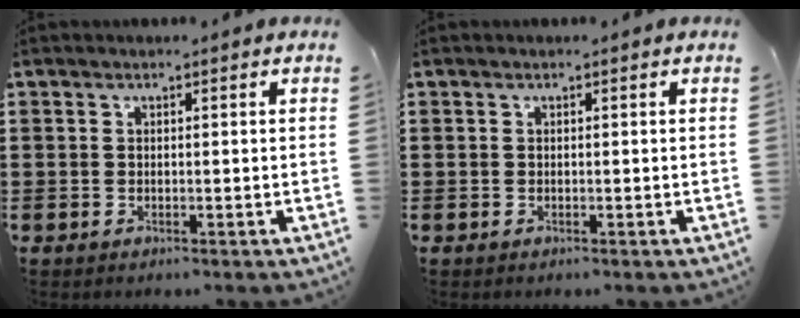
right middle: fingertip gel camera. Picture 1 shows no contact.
{"total": 0.0}